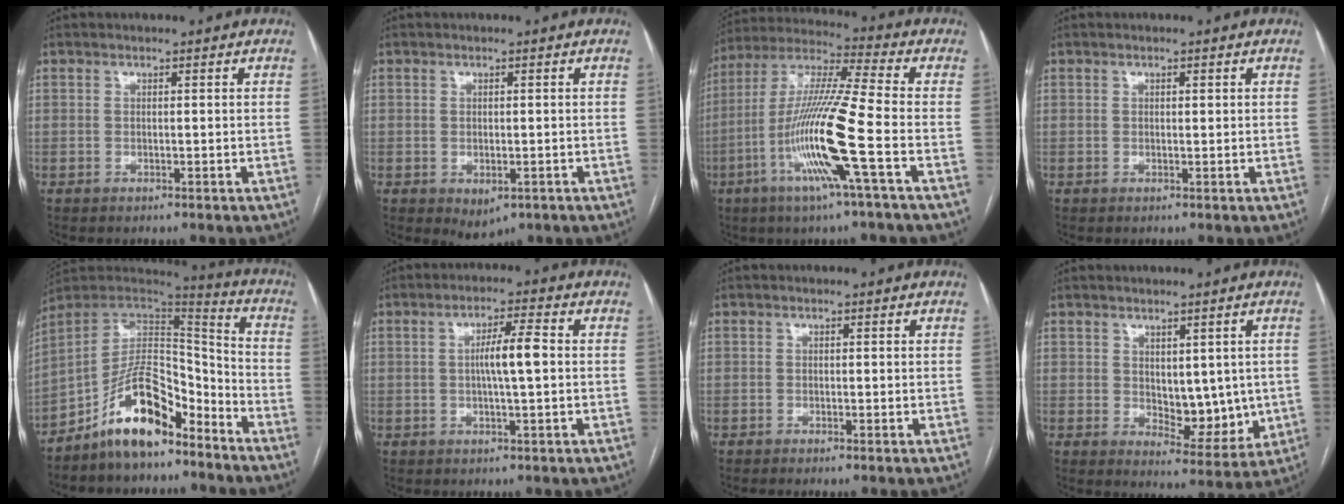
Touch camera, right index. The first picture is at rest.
{"total": 2.9, "force": [-1.1, 1.8, 2.0], "torque": [-0.024, -0.004, -0.001]}
{"total": 15.9, "force": [-5.3, -0.8, 15.0], "torque": [-0.303, -0.011, -0.109]}
{"total": 0.8, "force": [0.3, 0.3, 0.7], "torque": [-0.008, 0.000, 0.004]}
{"total": 13.8, "force": [-9.5, 5.2, 8.5], "torque": [-0.145, 0.032, -0.171]}
{"total": 5.4, "force": [0.1, 0.5, 5.4], "torque": [-0.095, 0.009, 0.001]}
{"total": 0.6, "force": [-0.3, 0.0, 0.6], "torque": [-0.008, 0.000, -0.005]}
{"total": 7.6, "force": [0.5, 4.1, 6.4], "torque": [-0.074, -0.010, 0.023]}